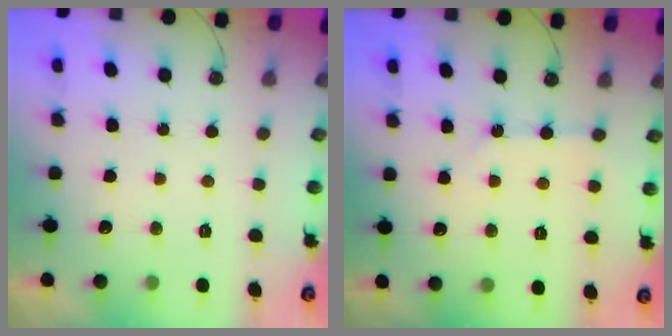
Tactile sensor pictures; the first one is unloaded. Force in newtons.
{"total": 4.9, "press": 4.8, "slide": 0.5}